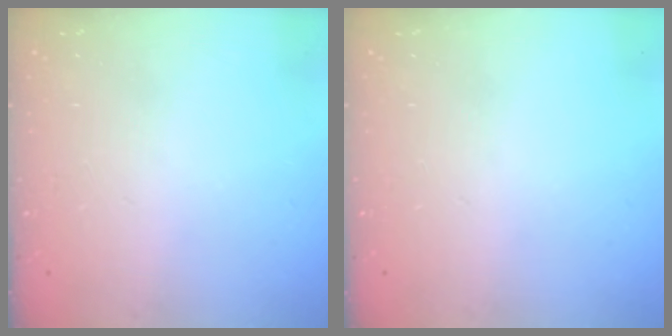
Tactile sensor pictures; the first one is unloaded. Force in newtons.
{"total": 0.0}